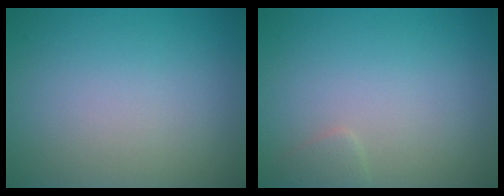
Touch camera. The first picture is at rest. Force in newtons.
{"total": 0.9, "press": 0.9, "slide": 0.1}